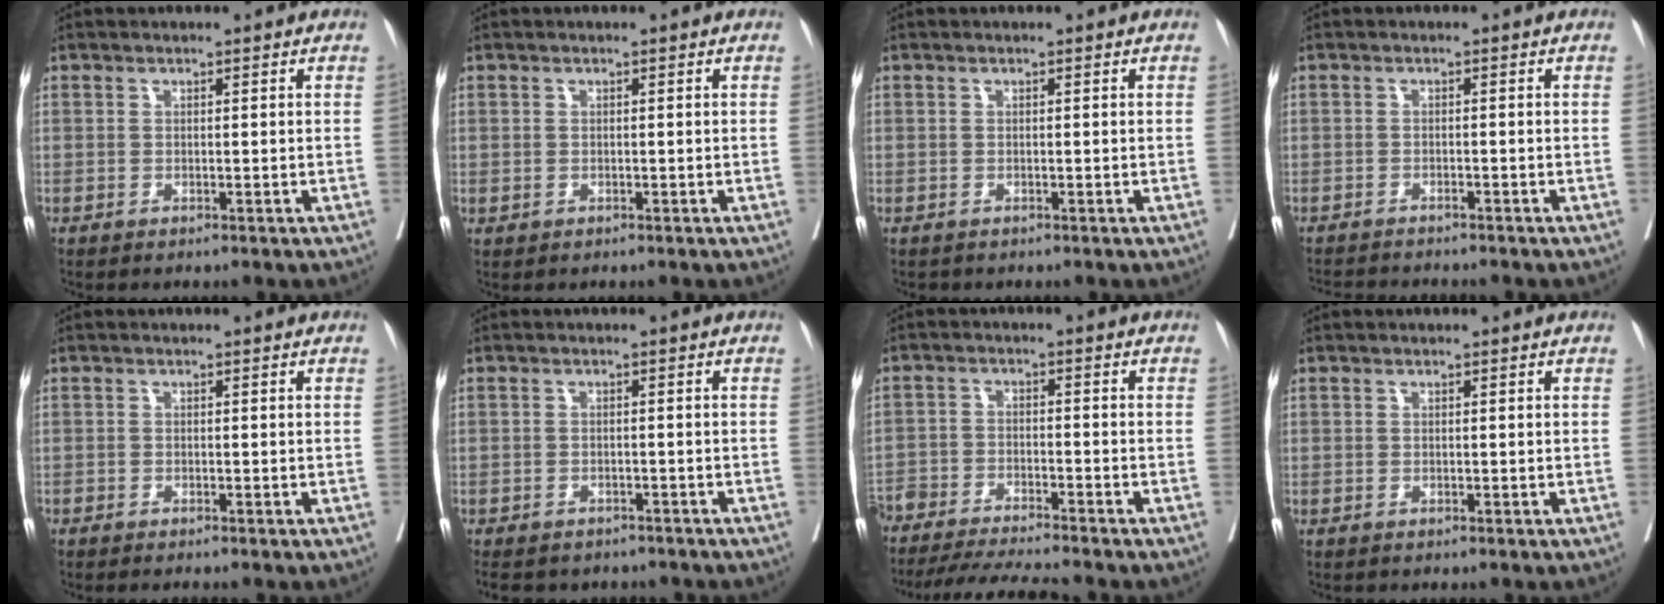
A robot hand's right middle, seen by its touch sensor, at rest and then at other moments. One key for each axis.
{"total": 0.5, "fx": -0.1, "fy": 0.4, "fz": 0.2, "tx": -0.007, "ty": 0.000, "tz": 0.003}
{"total": 0.0}
{"total": 5.3, "fx": -5.0, "fy": 0.4, "fz": 1.5, "tx": -0.015, "ty": -0.006, "tz": -0.076}
{"total": 1.4, "fx": -1.3, "fy": 0.1, "fz": 0.5, "tx": -0.009, "ty": -0.003, "tz": -0.020}
{"total": 11.1, "fx": -9.5, "fy": 4.8, "fz": 3.4, "tx": -0.076, "ty": -0.005, "tz": -0.112}
{"total": 13.9, "fx": -12.7, "fy": 0.5, "fz": 5.5, "tx": -0.088, "ty": -0.016, "tz": -0.202}
{"total": 0.0}